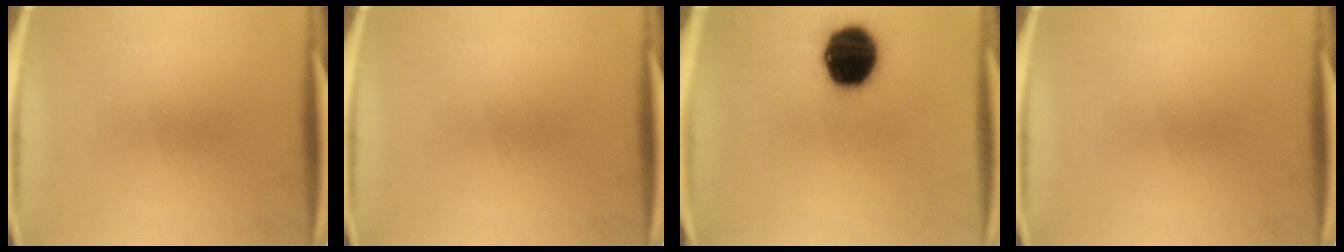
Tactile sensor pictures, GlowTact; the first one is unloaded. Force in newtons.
{"total": 0.0}
{"total": 17.2}
{"total": 0.0}